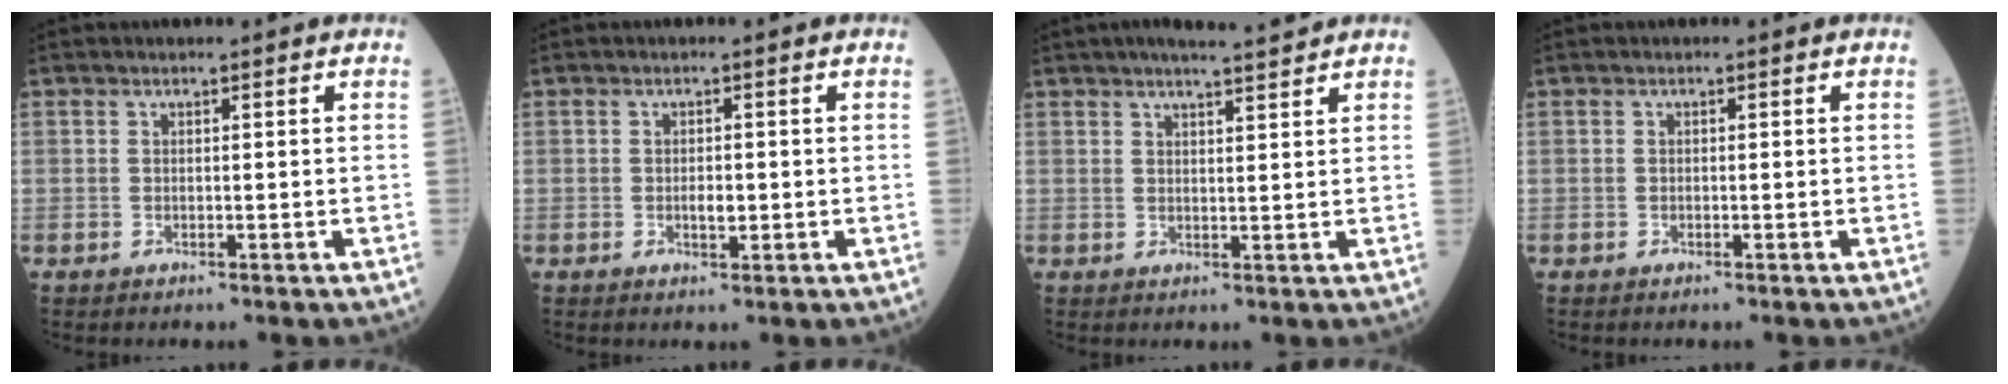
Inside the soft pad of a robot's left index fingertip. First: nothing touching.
{"total": 1.7, "force": [-0.3, 0.7, 1.6], "torque": [-0.029, 0.000, -0.002]}
{"total": 6.0, "force": [5.2, 0.2, 3.0], "torque": [-0.046, 0.014, 0.076]}
{"total": 0.0}